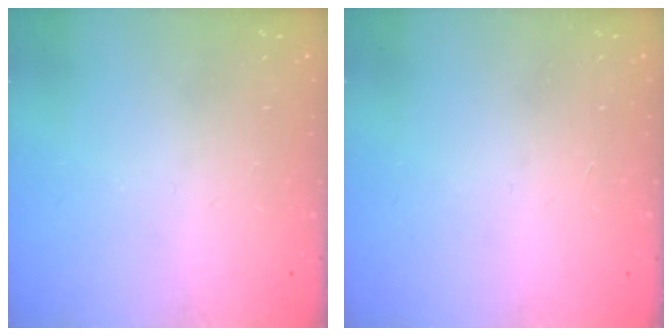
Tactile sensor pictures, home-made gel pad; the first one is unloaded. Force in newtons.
{"total": 1.5, "press": 1.5, "slide": 0.1}